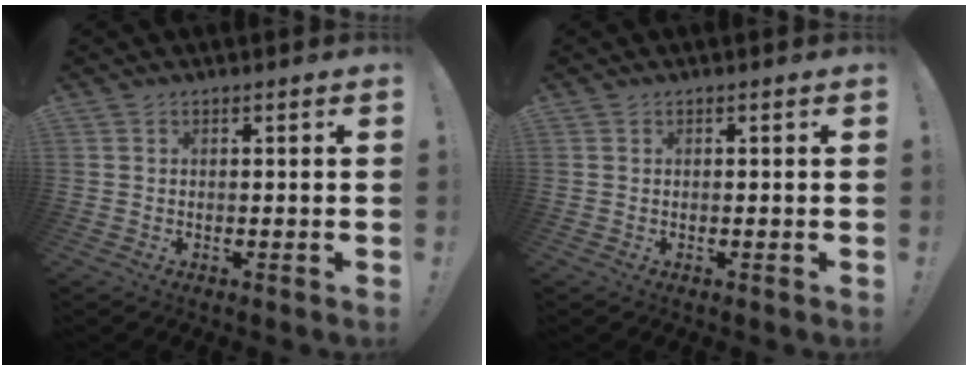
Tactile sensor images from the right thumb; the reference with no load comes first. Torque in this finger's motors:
{"motor_torque": [-1.04, 0.05, -0.29, 0.14, 0.01]}